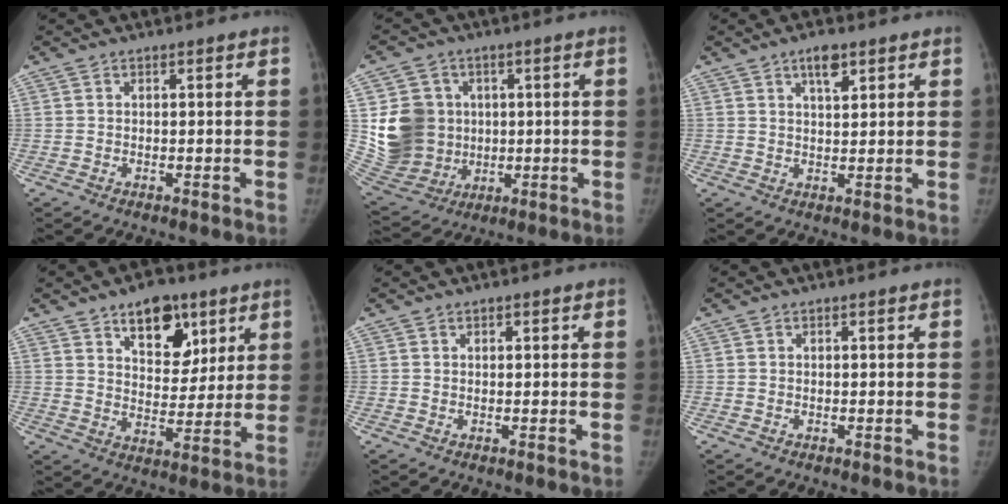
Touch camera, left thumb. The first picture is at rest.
{"total": 15.2, "force": [1.6, 13.4, 6.9], "torque": [-0.108, 0.000, 0.055]}
{"total": 4.4, "force": [2.6, 1.8, 3.0], "torque": [-0.039, -0.012, 0.043]}
{"total": 12.6, "force": [7.1, 7.3, 7.3], "torque": [-0.065, -0.037, 0.111]}
{"total": 0.5, "force": [0.3, 0.3, 0.3], "torque": [-0.002, -0.001, 0.004]}
{"total": 0.0}